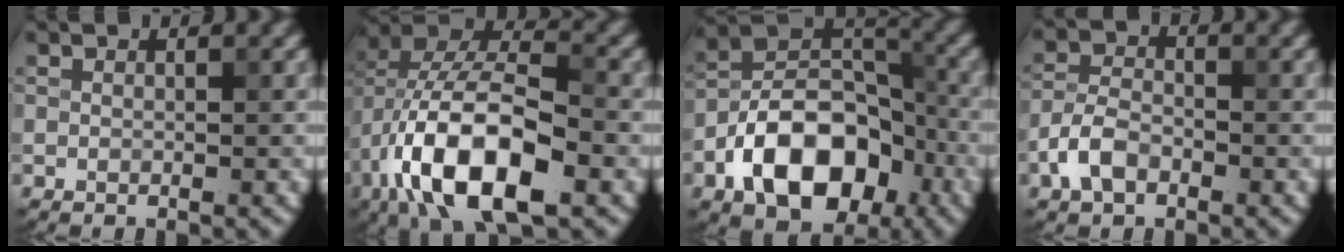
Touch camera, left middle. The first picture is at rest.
{"total": 12.1, "force": [-4.5, 5.6, 9.8], "torque": [-0.179, 0.008, -0.082]}
{"total": 10.7, "force": [-4.8, 6.7, 6.9], "torque": [-0.112, 0.008, -0.091]}
{"total": 3.2, "force": [-1.7, 1.9, 2.0], "torque": [-0.038, 0.006, -0.043]}